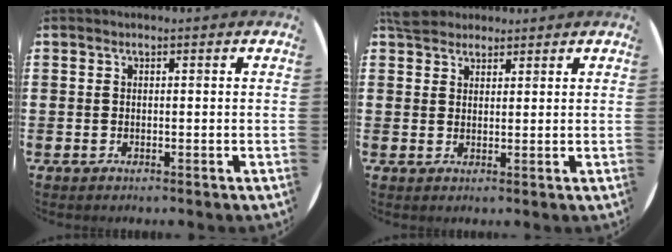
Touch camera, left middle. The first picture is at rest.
{"total": 3.5, "force": [3.2, 1.4, 0.4], "torque": [-0.009, 0.001, 0.060]}